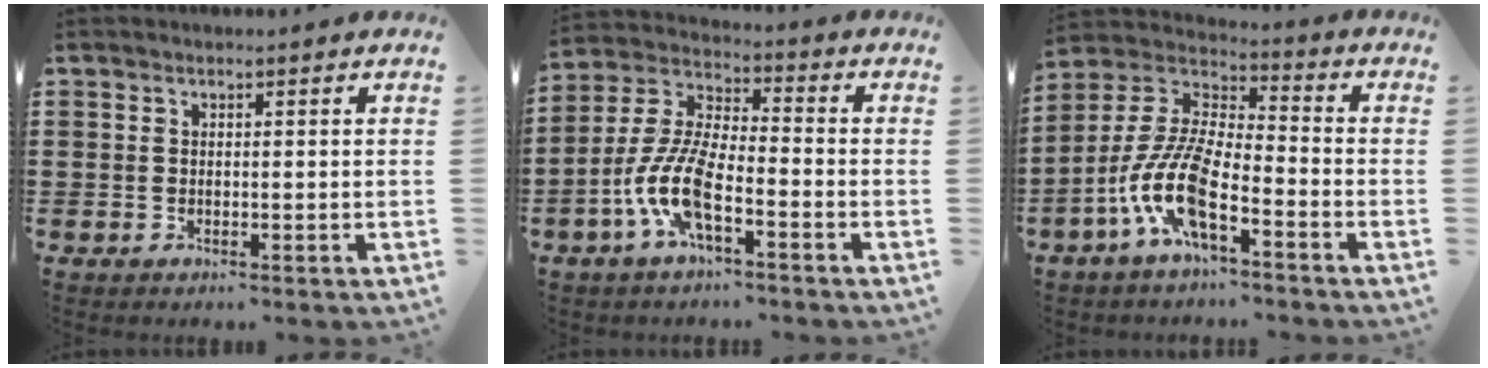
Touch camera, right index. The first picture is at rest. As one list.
[{"total": 9.4, "force": [-4.4, 2.9, 7.8], "torque": [-0.193, -0.011, -0.089]}, {"total": 11.5, "force": [-6.1, 3.4, 9.1], "torque": [-0.228, -0.017, -0.127]}]